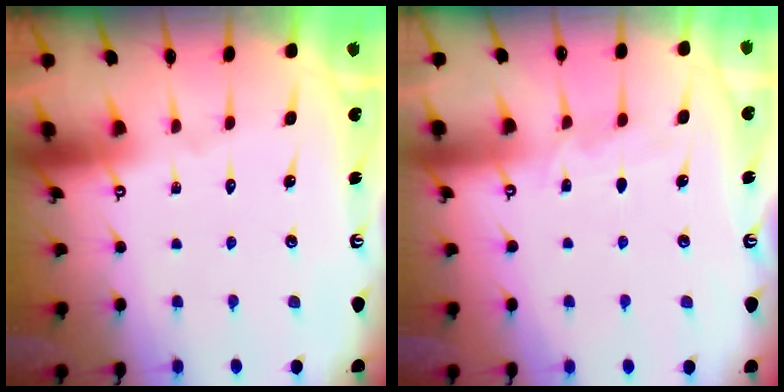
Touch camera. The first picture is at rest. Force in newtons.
{"total": 5.3, "press": 5.2, "slide": 0.6}